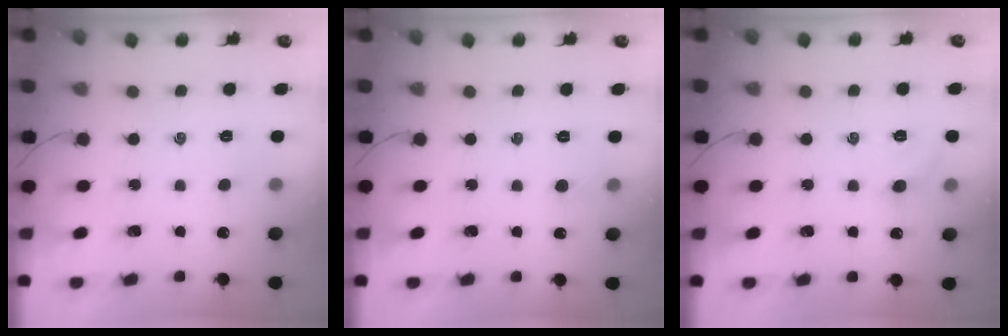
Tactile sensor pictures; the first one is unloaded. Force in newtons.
{"total": 2.7, "press": 2.5, "slide": 0.9}
{"total": 5.1, "press": 4.9, "slide": 1.4}